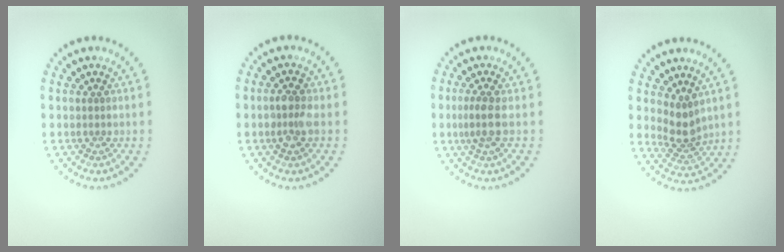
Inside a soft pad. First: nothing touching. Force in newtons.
{"total": 2.1, "press": 2.0, "slide": 0.3}
{"total": 1.9, "press": 1.6, "slide": 1.1}
{"total": 2.6, "press": 1.9, "slide": 1.7}